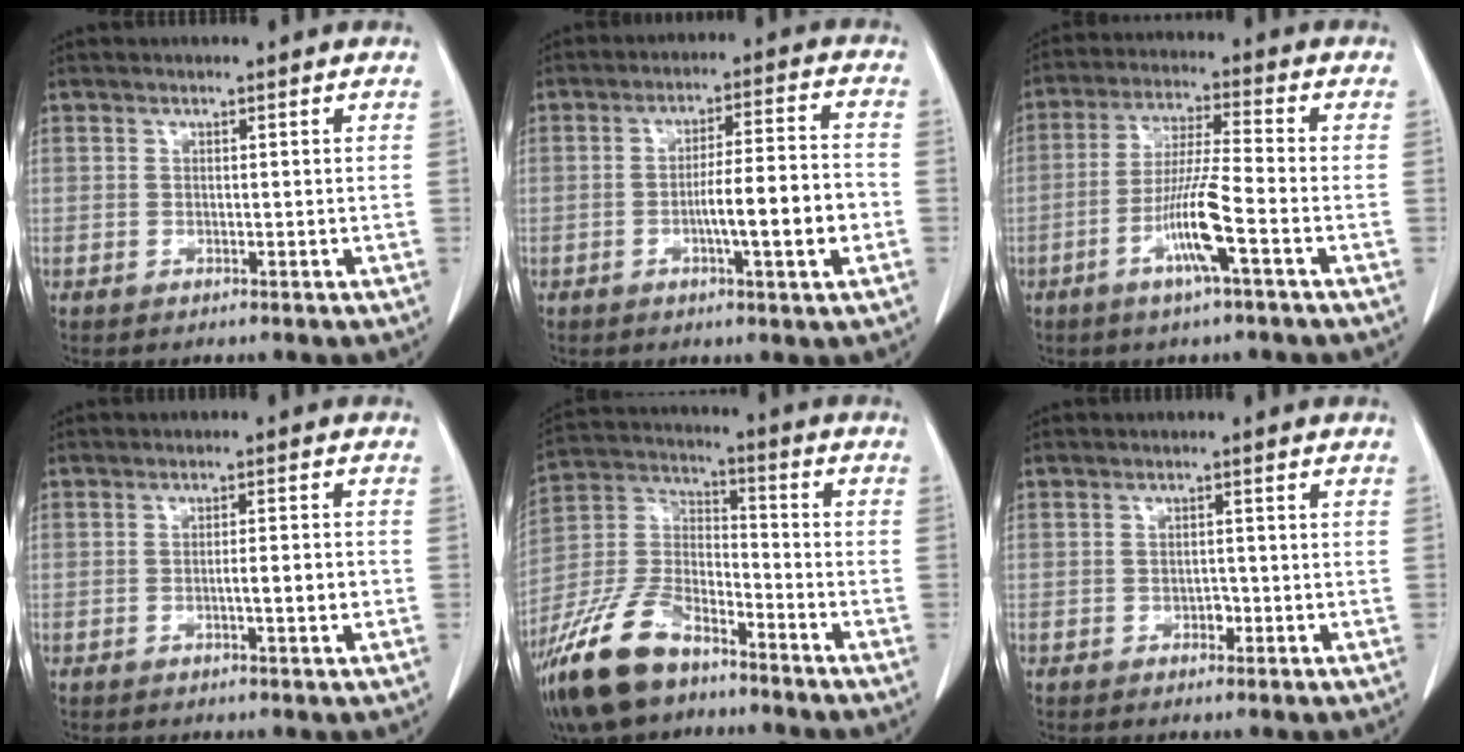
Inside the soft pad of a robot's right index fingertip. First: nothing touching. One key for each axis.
{"total": 9.6, "fx": -2.5, "fy": 0.6, "fz": 9.2, "tx": -0.146, "ty": 0.007, "tz": -0.041}
{"total": 9.2, "fx": -3.8, "fy": -0.2, "fz": 8.4, "tx": -0.166, "ty": -0.008, "tz": -0.075}
{"total": 2.0, "fx": -0.5, "fy": 0.2, "fz": 1.9, "tx": -0.033, "ty": -0.001, "tz": -0.009}
{"total": 15.6, "fx": -11.3, "fy": 6.3, "fz": 8.7, "tx": -0.189, "ty": 0.002, "tz": -0.213}
{"total": 1.4, "fx": -0.6, "fy": 0.9, "fz": 0.8, "tx": -0.010, "ty": 0.004, "tz": -0.008}